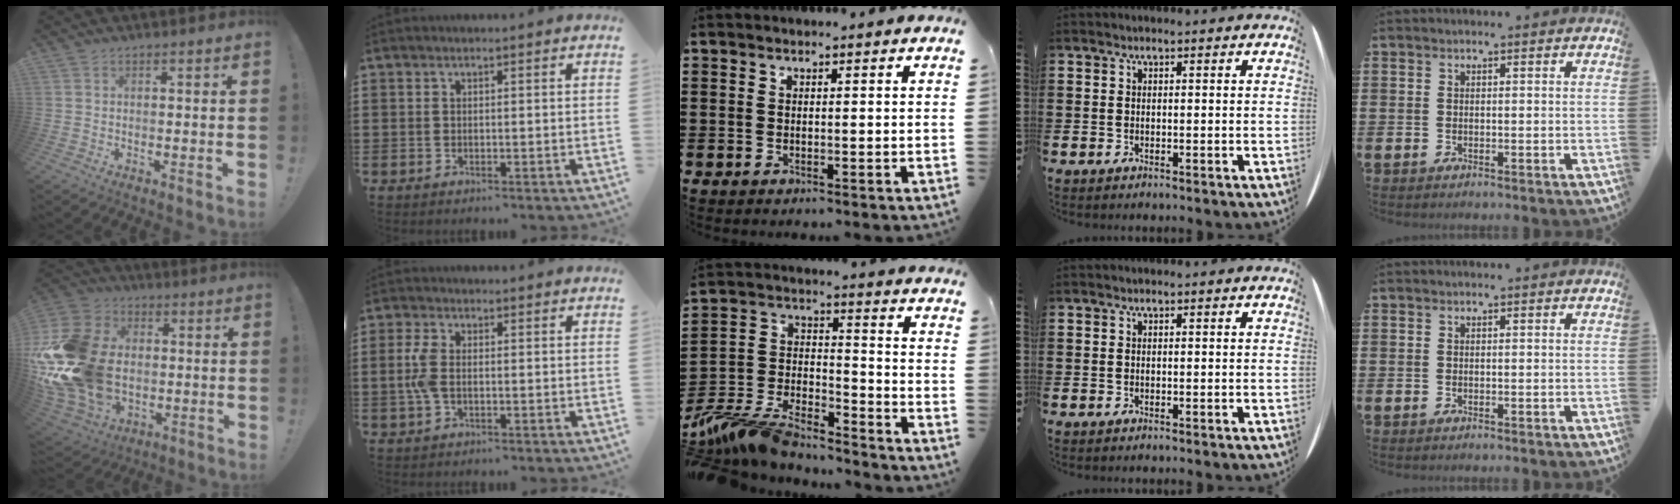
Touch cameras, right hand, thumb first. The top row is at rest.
{"thumb": {"total": 29.6, "force": [-1.9, 21.2, 20.6], "torque": [-0.388, 0.007, -0.003]}, "index": {"total": 4.2, "force": [-0.4, 2.1, 3.6], "torque": [-0.097, -0.005, -0.016]}, "middle": {"total": 10.8, "force": [-10.0, 1.8, 3.4], "torque": [-0.085, 0.010, -0.204]}}